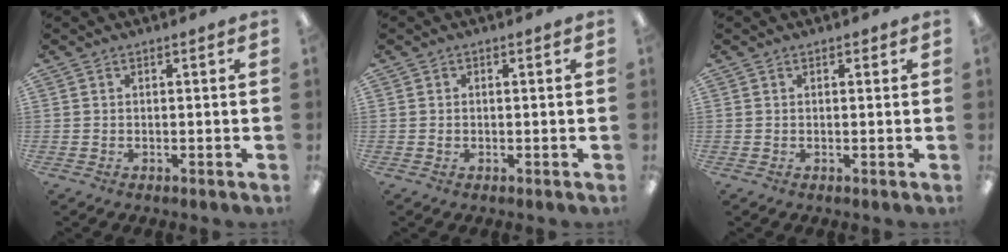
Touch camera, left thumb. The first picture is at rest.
{"total": 0.6, "force": [-0.1, 0.6, 0.1], "torque": [-0.003, 0.005, -0.004]}
{"total": 0.8, "force": [0.4, 0.6, 0.3], "torque": [0.002, 0.000, 0.005]}